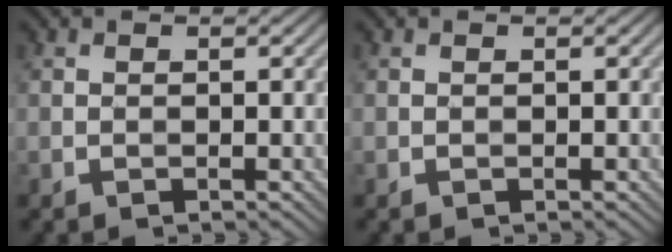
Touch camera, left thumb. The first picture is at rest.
{"total": 0.0}